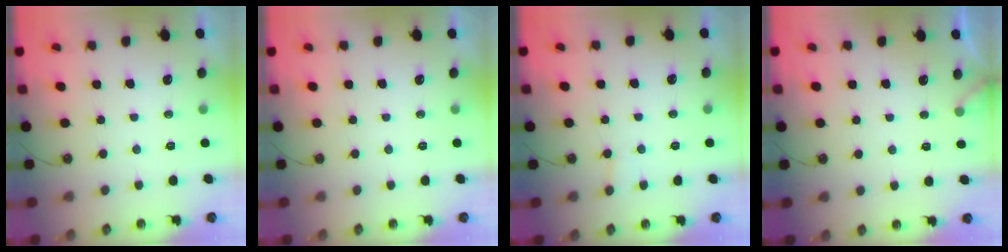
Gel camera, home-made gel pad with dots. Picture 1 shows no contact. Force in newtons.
{"total": 0.0}
{"total": 4.7, "press": 4.6, "slide": 0.4}
{"total": 3.8, "press": 3.8, "slide": 0.3}